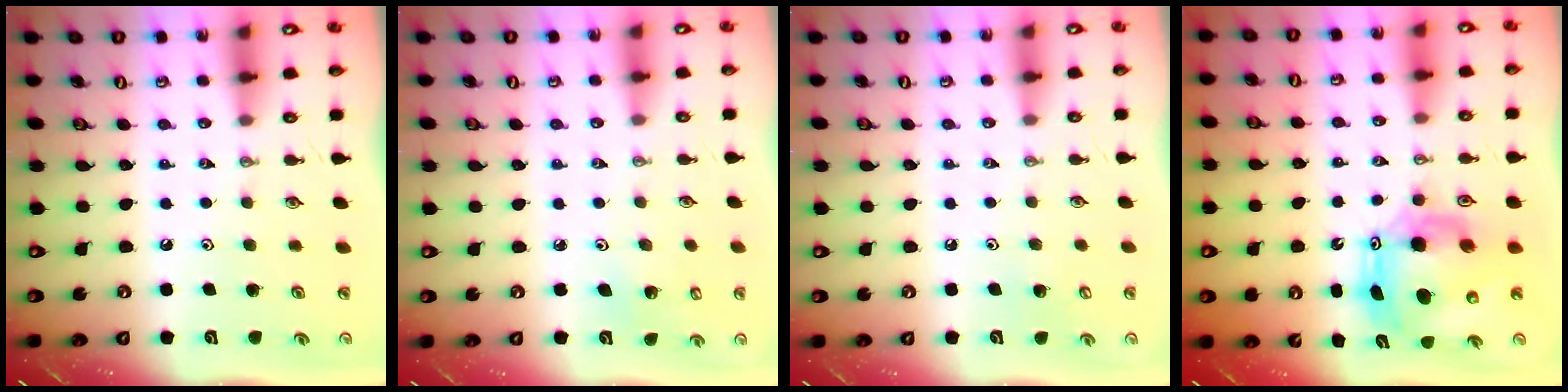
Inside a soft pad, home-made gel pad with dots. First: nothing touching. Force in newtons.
{"total": 3.2, "press": 3.2, "slide": 0.5}
{"total": 4.0, "press": 3.9, "slide": 0.4}
{"total": 12.6, "press": 12.6, "slide": 1.0}